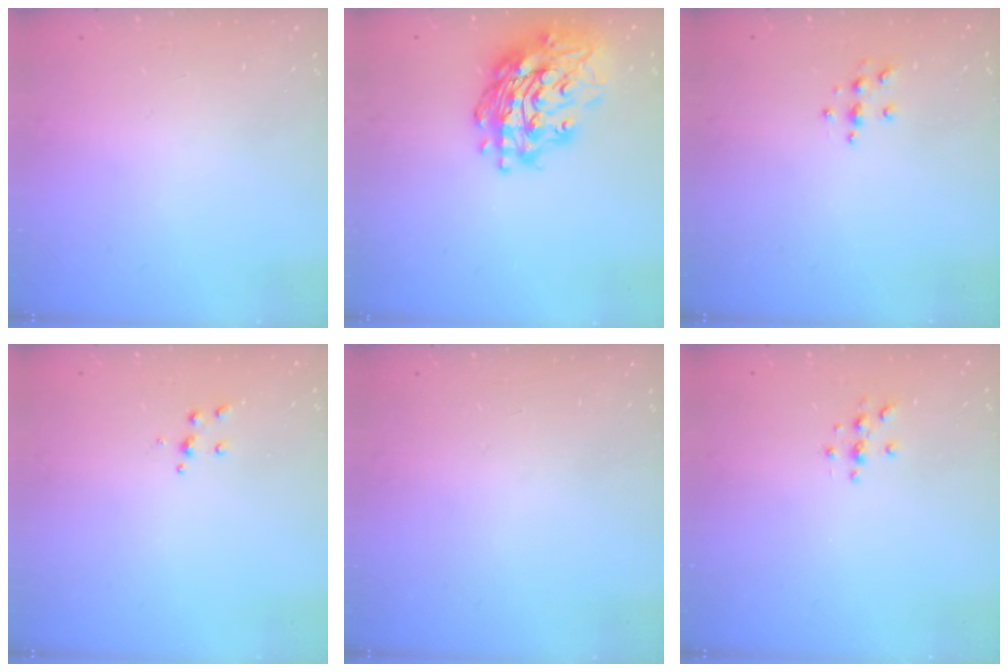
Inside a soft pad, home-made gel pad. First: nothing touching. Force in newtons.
{"total": 20.7, "press": 20.6, "slide": 1.9}
{"total": 4.6, "press": 4.5, "slide": 0.6}
{"total": 4.3, "press": 4.3, "slide": 0.4}
{"total": 0.0}
{"total": 3.0, "press": 3.0, "slide": 0.4}